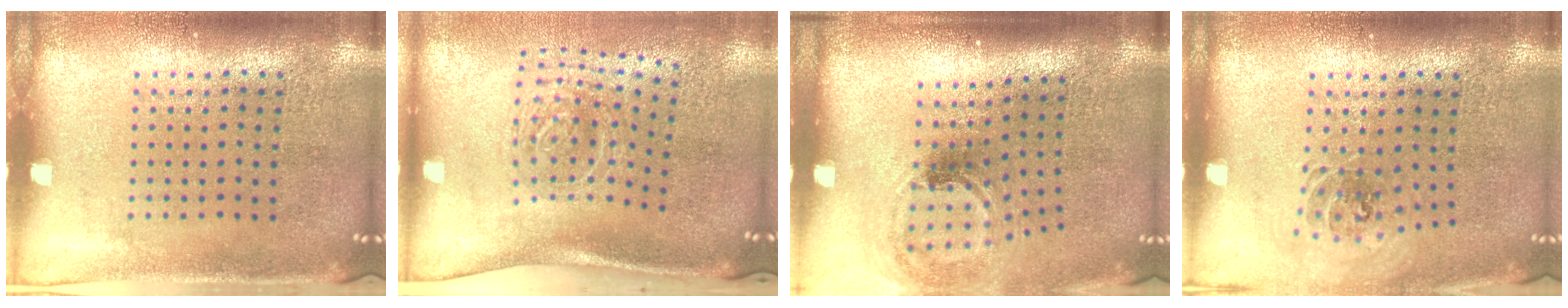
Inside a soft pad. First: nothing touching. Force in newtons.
{"total": 1.9, "press": 1.3, "slide": 1.4}
{"total": 1.3, "press": 1.0, "slide": 0.7}
{"total": 0.9, "press": 0.8, "slide": 0.2}